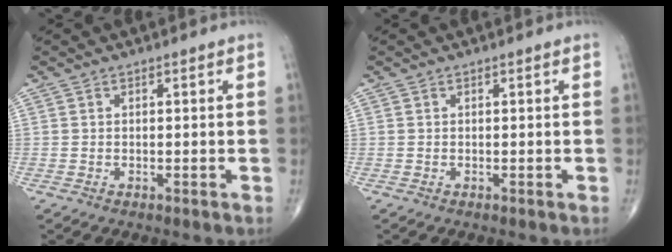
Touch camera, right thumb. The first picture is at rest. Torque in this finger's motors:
{"motor_torque": [0.00, 0.00, 0.05, 0.05, 0.00]}